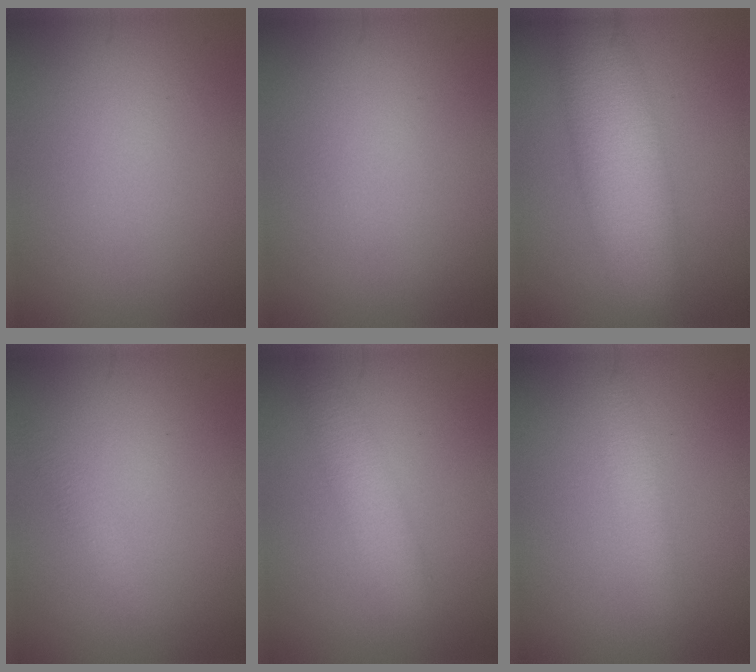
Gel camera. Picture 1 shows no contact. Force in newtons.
{"total": 0.0}
{"total": 7.5, "press": 7.5, "slide": 0.5}
{"total": 1.2, "press": 1.2, "slide": 0.0}
{"total": 2.9, "press": 2.9, "slide": 0.1}
{"total": 1.8, "press": 1.8, "slide": 0.1}